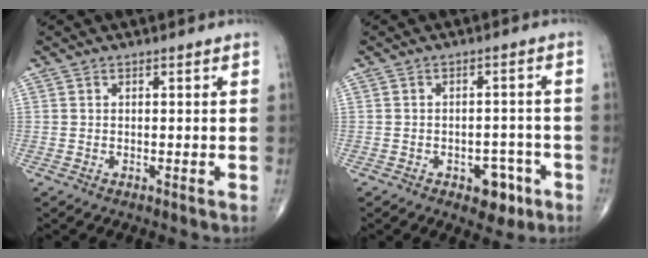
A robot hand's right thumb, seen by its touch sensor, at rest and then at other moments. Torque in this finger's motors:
{"motor_torque": [3.14, 1.87, 0.20, -0.40, 0.03]}